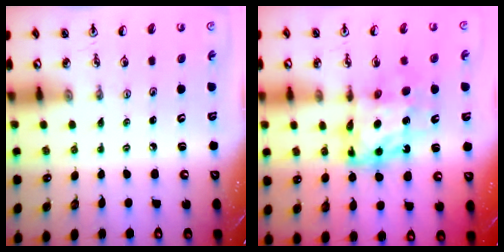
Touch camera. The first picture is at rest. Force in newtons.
{"total": 12.1, "press": 12.1, "slide": 1.1}